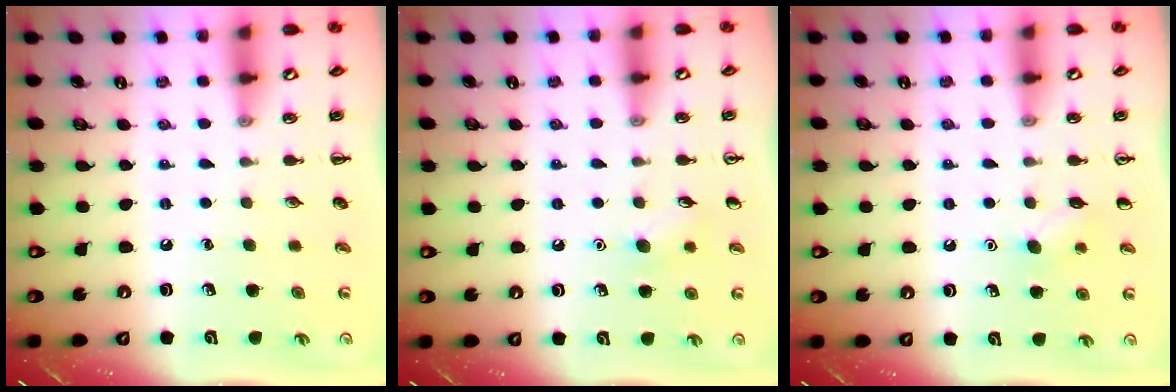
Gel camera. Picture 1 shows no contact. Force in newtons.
{"total": 5.4, "press": 5.2, "slide": 1.4}
{"total": 5.7, "press": 5.4, "slide": 1.6}